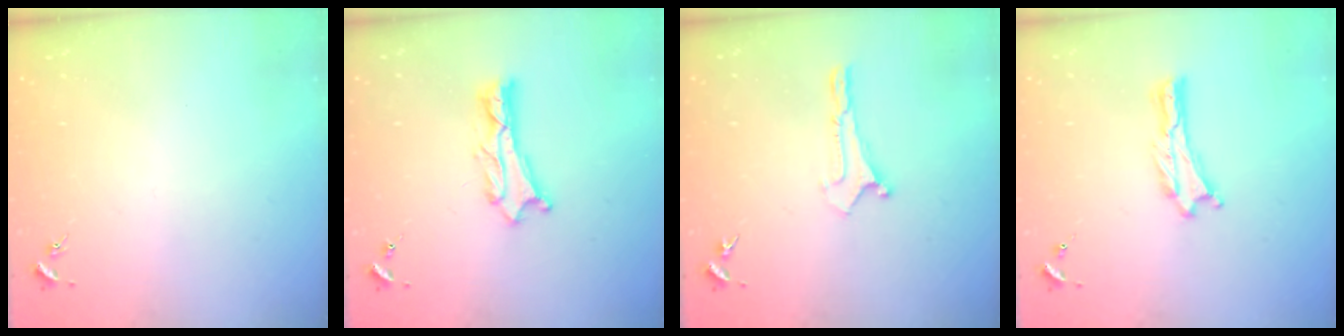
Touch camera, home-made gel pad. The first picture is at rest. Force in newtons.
{"total": 1.8, "press": 1.8, "slide": 0.2}
{"total": 0.0}
{"total": 0.0}